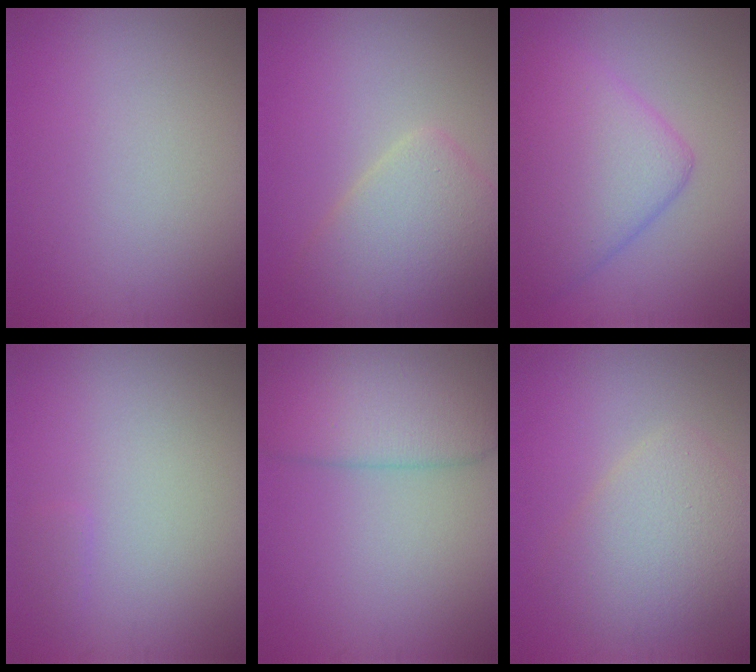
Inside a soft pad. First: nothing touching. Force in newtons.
{"total": 4.8, "press": 4.8, "slide": 0.2}
{"total": 7.3, "press": 7.3, "slide": 0.2}
{"total": 0.6, "press": 0.6, "slide": 0.1}
{"total": 6.3, "press": 6.3, "slide": 0.6}
{"total": 4.4, "press": 4.4, "slide": 0.1}